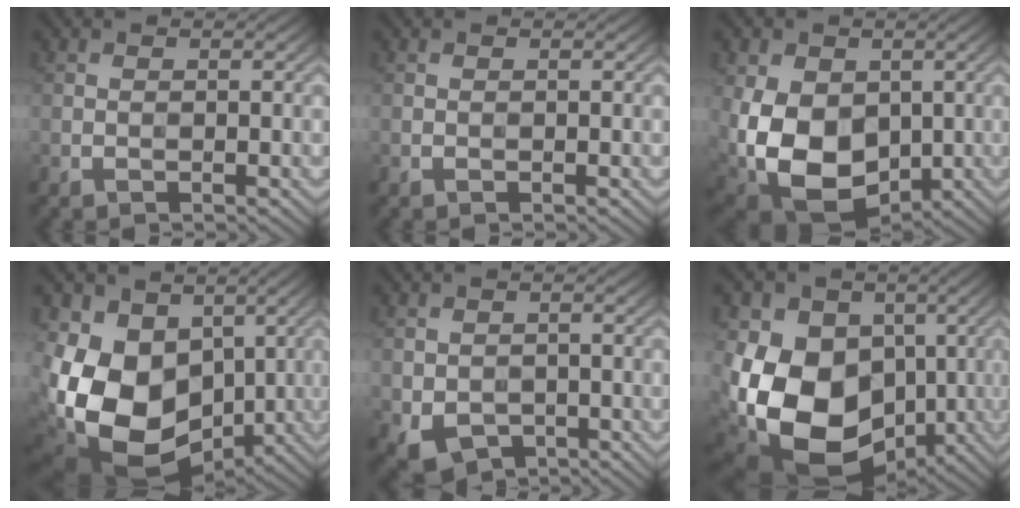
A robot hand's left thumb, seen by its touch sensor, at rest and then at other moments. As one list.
[{"total": 0.0}, {"total": 14.7, "force": [-1.0, 10.7, 10.0], "torque": [-0.211, -0.030, -0.009]}, {"total": 16.5, "force": [-0.2, 12.5, 10.8], "torque": [-0.236, -0.033, 0.016]}, {"total": 3.5, "force": [-1.3, 2.7, 1.7], "torque": [-0.040, -0.015, -0.021]}, {"total": 18.4, "force": [-2.2, 14.2, 11.6], "torque": [-0.229, -0.030, -0.044]}]